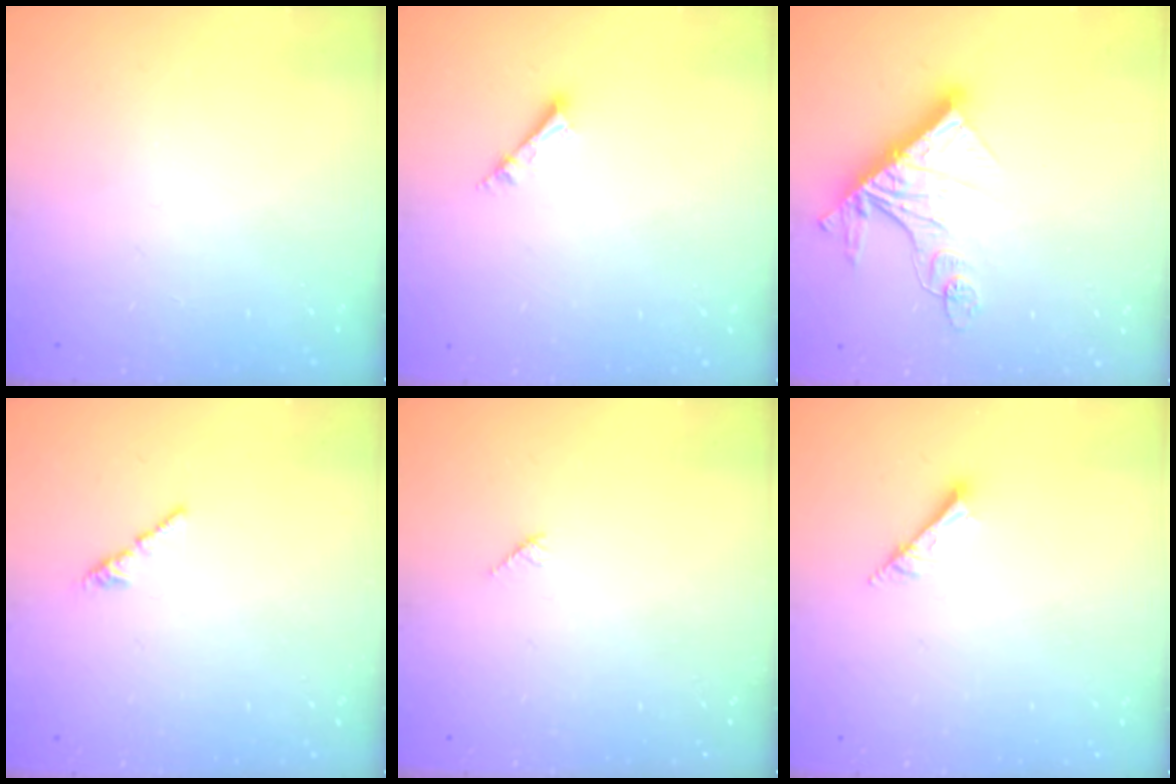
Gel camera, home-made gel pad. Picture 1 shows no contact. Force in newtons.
{"total": 2.3, "press": 2.3, "slide": 0.1}
{"total": 15.4, "press": 15.3, "slide": 0.9}
{"total": 1.3, "press": 1.2, "slide": 0.4}
{"total": 4.2, "press": 4.1, "slide": 0.7}
{"total": 1.7, "press": 1.6, "slide": 0.1}